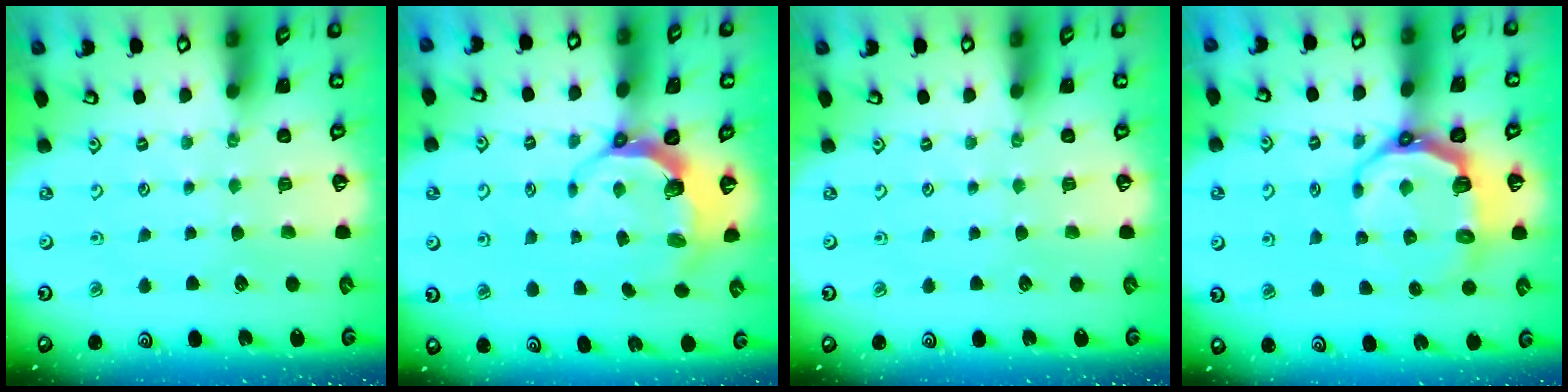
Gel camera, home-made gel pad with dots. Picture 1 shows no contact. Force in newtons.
{"total": 6.9, "press": 5.2, "slide": 4.5}
{"total": 0.0}
{"total": 9.2, "press": 7.8, "slide": 5.0}